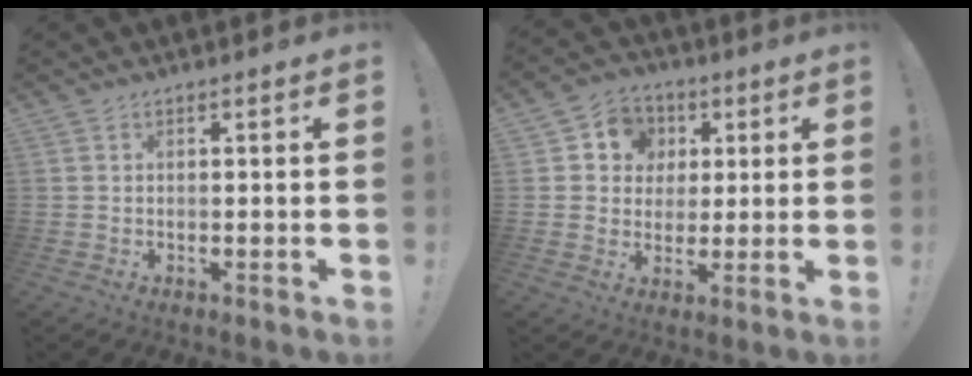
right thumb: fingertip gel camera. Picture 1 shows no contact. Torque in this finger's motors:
{"motor_torque": [0.12, 1.18, 0.42, -0.41, -0.03]}